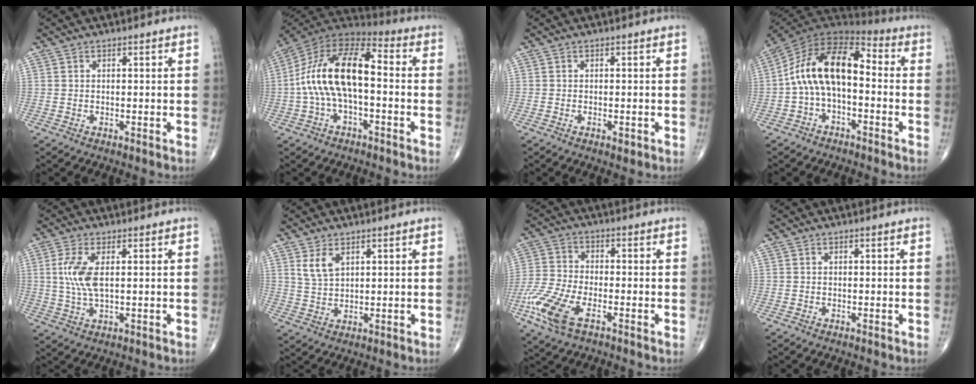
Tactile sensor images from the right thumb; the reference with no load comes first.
{"total": 16.9, "force": [-0.9, 8.0, 14.9], "torque": [-0.279, 0.048, -0.028]}
{"total": 1.1, "force": [-0.5, 0.5, 0.9], "torque": [-0.012, -0.002, -0.008]}
{"total": 15.0, "force": [-0.8, 8.2, 12.5], "torque": [-0.207, 0.052, -0.029]}
{"total": 6.6, "force": [1.2, 2.5, 6.0], "torque": [-0.144, -0.001, 0.027]}
{"total": 4.2, "force": [2.2, 2.2, 2.8], "torque": [-0.052, -0.011, 0.049]}
{"total": 11.0, "force": [-5.3, 4.8, 8.4], "torque": [-0.199, 0.005, -0.108]}
{"total": 0.0}